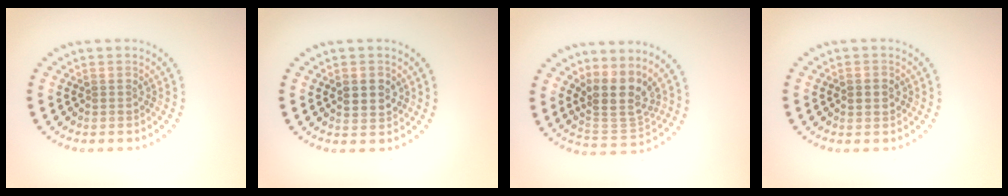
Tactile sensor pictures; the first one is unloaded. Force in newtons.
{"total": 2.9, "press": 2.9, "slide": 0.3}
{"total": 4.0, "press": 3.1, "slide": 2.5}
{"total": 2.0, "press": 1.9, "slide": 0.3}